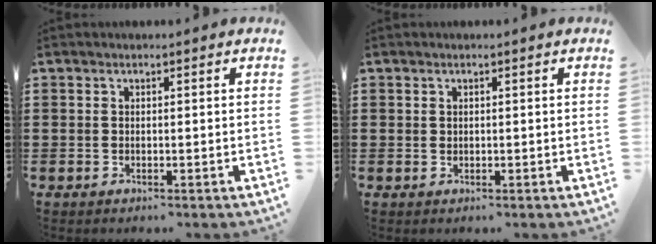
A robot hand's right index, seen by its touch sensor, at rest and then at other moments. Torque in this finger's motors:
{"motor_torque": [1.00, 1.14, 0.00, 0.00]}